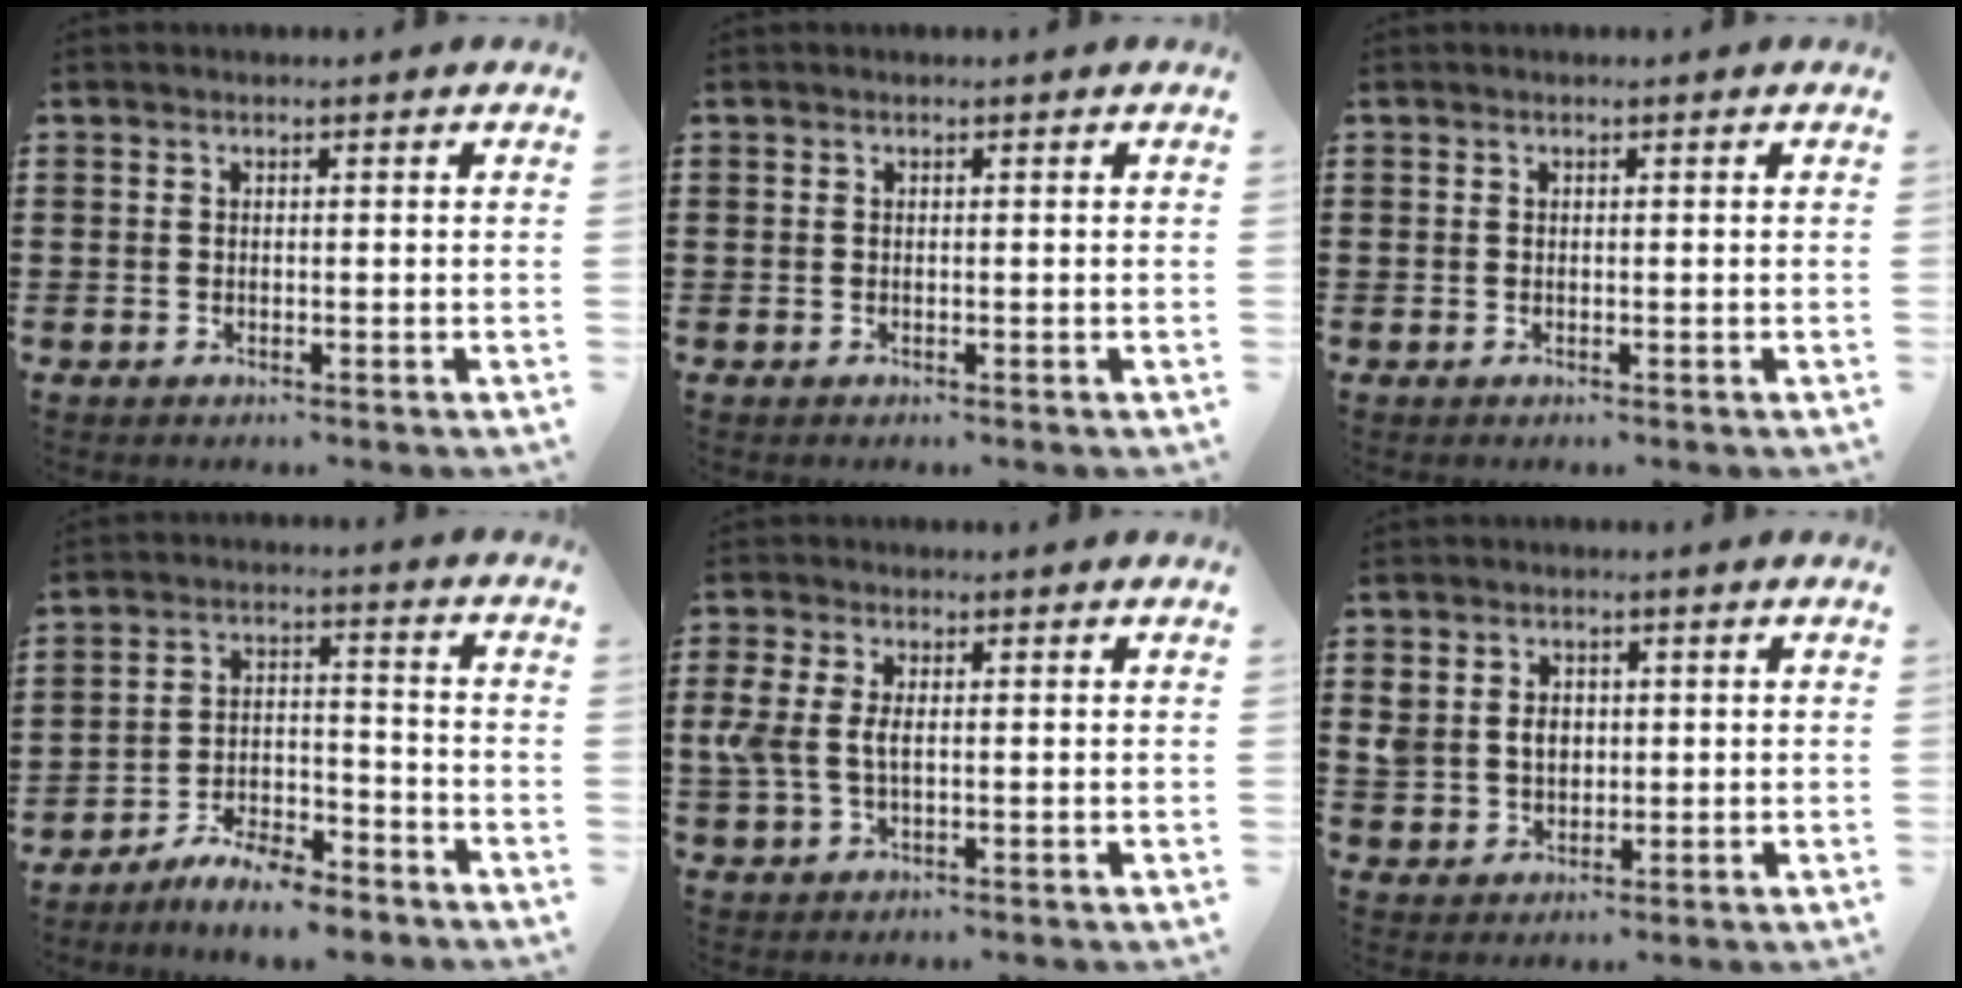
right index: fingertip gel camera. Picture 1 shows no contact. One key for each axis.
{"total": 0.0}
{"total": 0.0}
{"total": 6.4, "fx": -6.0, "fy": 0.7, "fz": 2.1, "tx": -0.039, "ty": 0.008, "tz": -0.113}
{"total": 3.9, "fx": 0.2, "fy": 2.0, "fz": 3.3, "tx": -0.089, "ty": -0.002, "tz": -0.005}
{"total": 3.9, "fx": 0.5, "fy": 3.3, "fz": 2.0, "tx": -0.051, "ty": 0.011, "tz": 0.007}